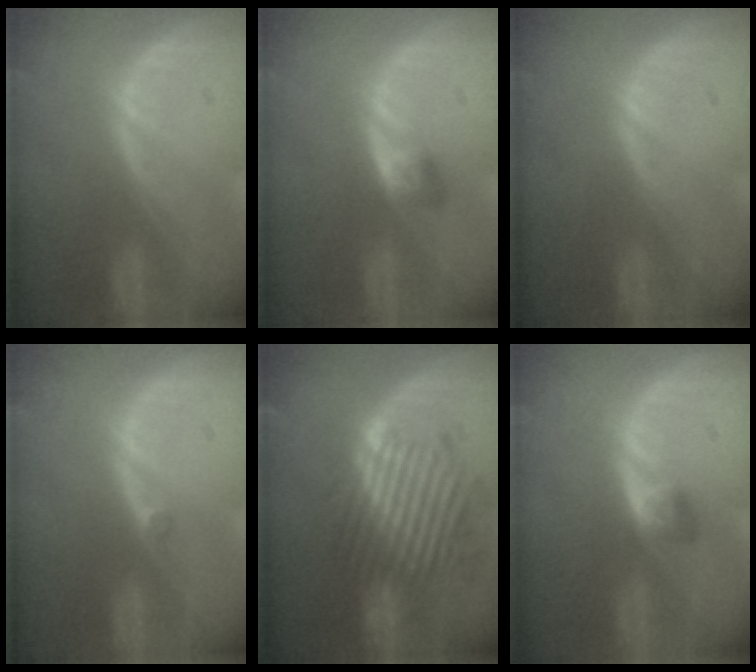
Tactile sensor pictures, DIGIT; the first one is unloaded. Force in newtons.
{"total": 2.8, "press": 2.5, "slide": 1.2}
{"total": 0.0}
{"total": 0.7, "press": 0.6, "slide": 0.3}
{"total": 10.7, "press": 10.1, "slide": 3.7}
{"total": 2.7, "press": 2.5, "slide": 1.1}